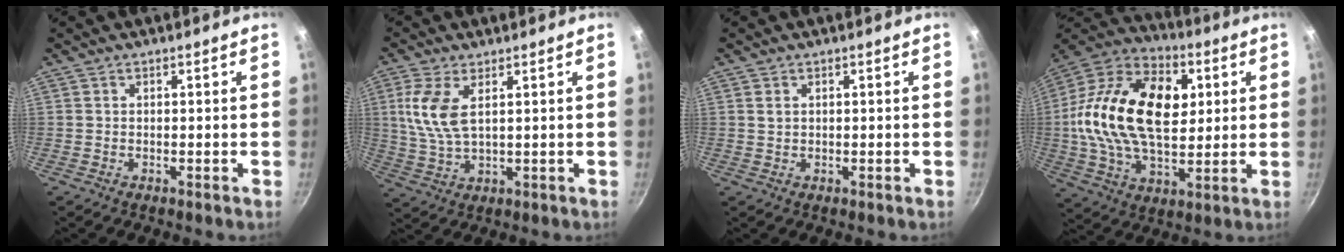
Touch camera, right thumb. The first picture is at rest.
{"total": 8.4, "force": [2.5, 3.9, 7.0], "torque": [-0.149, -0.008, 0.055]}
{"total": 1.2, "force": [0.5, 0.9, 0.6], "torque": [-0.011, 0.000, 0.009]}
{"total": 26.1, "force": [4.0, 15.9, 20.3], "torque": [-0.353, 0.015, 0.056]}